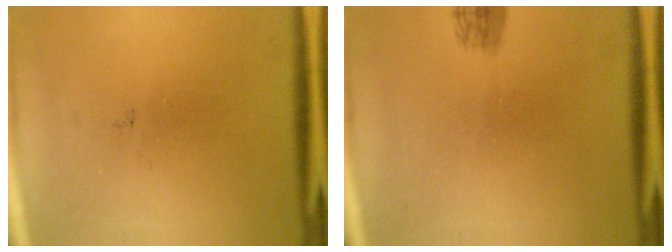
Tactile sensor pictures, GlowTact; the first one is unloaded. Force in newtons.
{"total": 1.6}